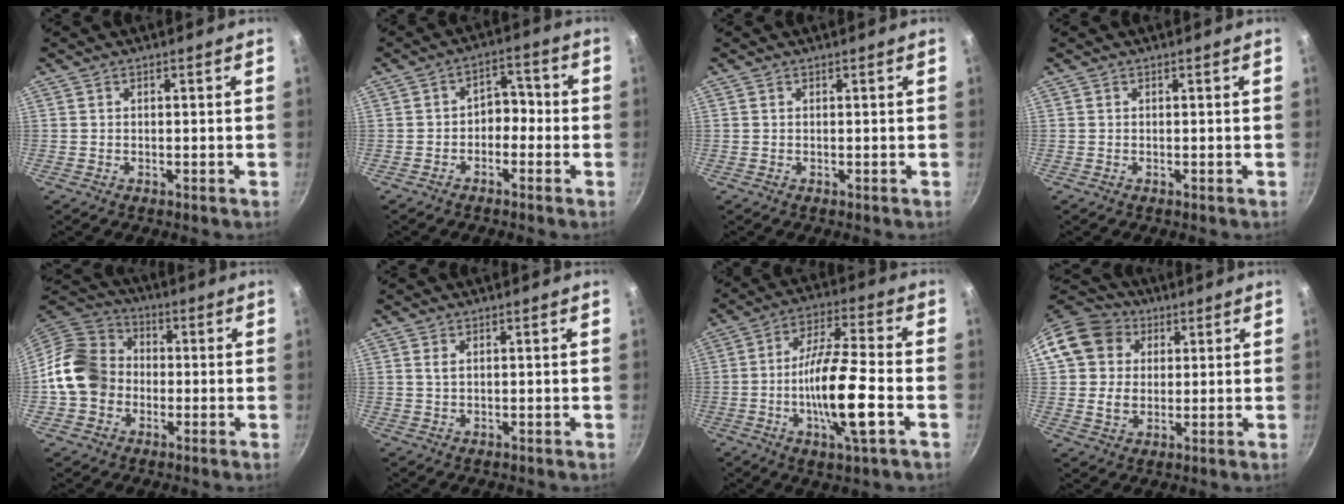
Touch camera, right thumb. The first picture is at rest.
{"total": 4.8, "force": [-1.5, 3.5, 3.0], "torque": [-0.005, 0.031, -0.032]}
{"total": 0.0}
{"total": 0.0}
{"total": 13.2, "force": [-1.6, 11.3, 6.6], "torque": [-0.098, 0.032, -0.045]}
{"total": 1.2, "force": [0.6, 0.5, 0.9], "torque": [-0.019, -0.002, 0.011]}
{"total": 12.8, "force": [-3.4, 2.5, 12.1], "torque": [-0.218, 0.018, -0.065]}
{"total": 14.3, "force": [4.7, 11.9, 6.4], "torque": [-0.114, 0.013, 0.074]}